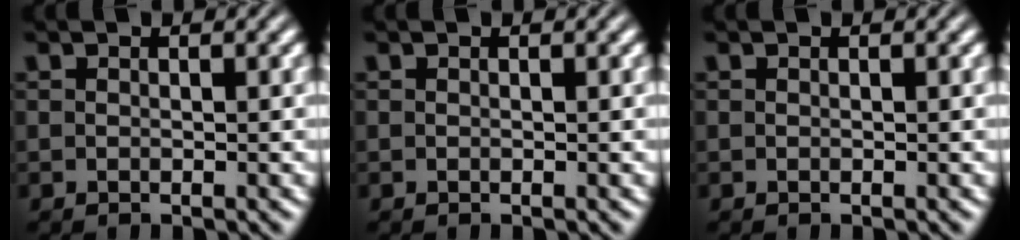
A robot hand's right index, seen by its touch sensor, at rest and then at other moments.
{"total": 0.0}
{"total": 0.0}